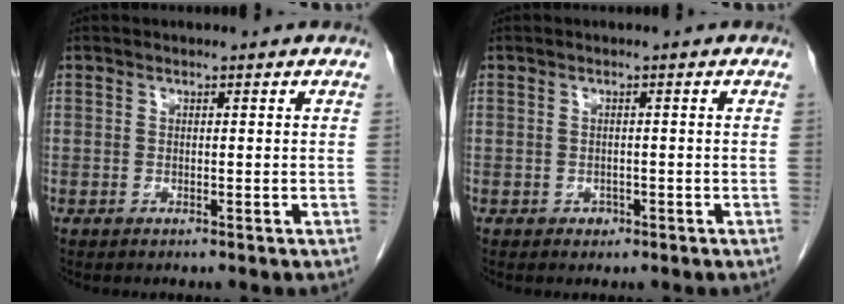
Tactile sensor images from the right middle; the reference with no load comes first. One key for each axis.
{"total": 1.0, "fx": -0.5, "fy": 0.8, "fz": 0.3, "tx": -0.004, "ty": 0.002, "tz": -0.006}